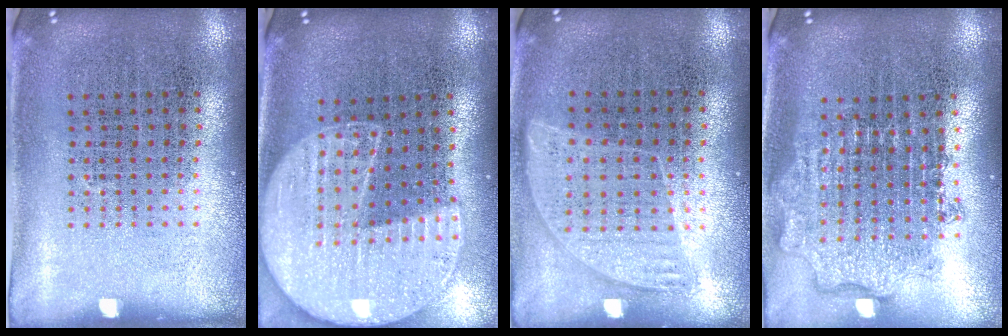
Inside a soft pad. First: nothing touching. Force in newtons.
{"total": 2.0, "press": 1.8, "slide": 0.9}
{"total": 0.9, "press": 0.8, "slide": 0.4}
{"total": 1.8, "press": 1.5, "slide": 1.1}